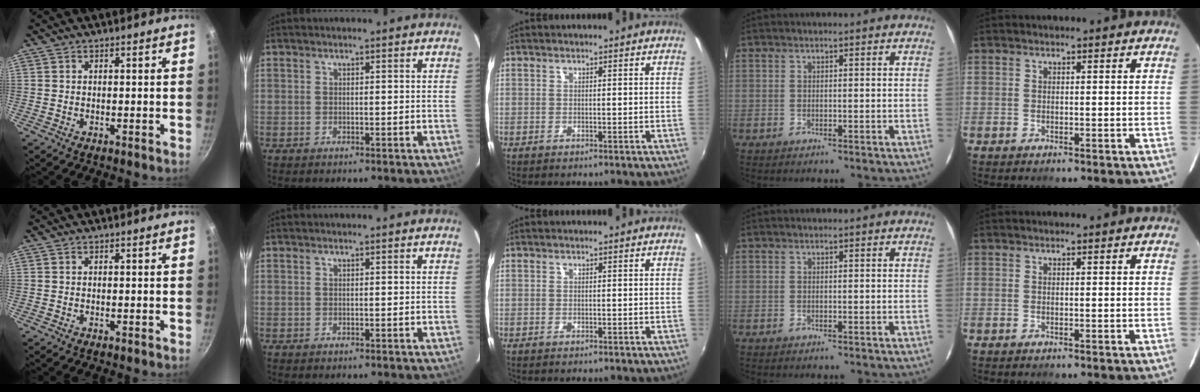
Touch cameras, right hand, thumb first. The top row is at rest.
{}